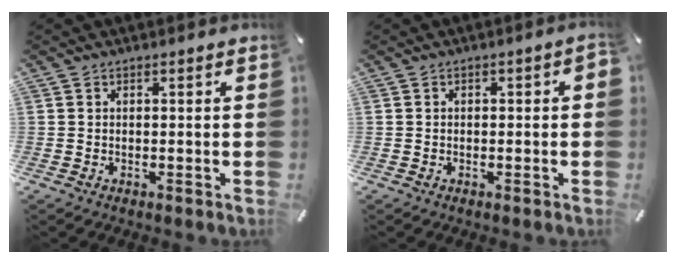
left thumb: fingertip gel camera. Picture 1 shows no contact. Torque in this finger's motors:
{"motor_torque": [0.36, -0.33, 0.04, 0.27, -0.04]}